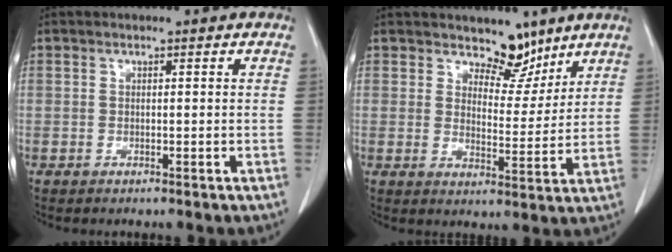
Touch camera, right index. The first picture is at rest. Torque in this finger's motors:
{"motor_torque": [-0.10, 0.38, -0.08, 0.00]}